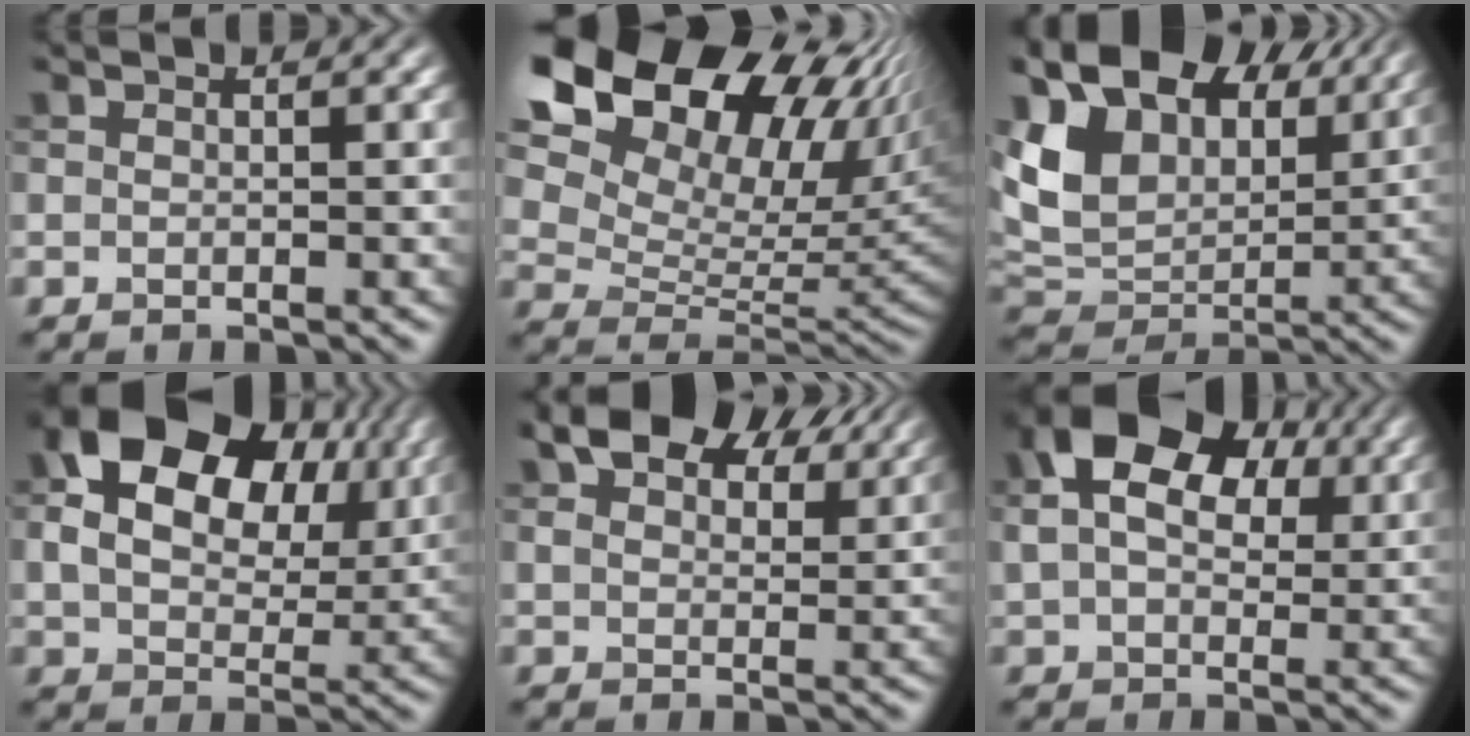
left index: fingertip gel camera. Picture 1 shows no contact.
{"total": 19.1, "force": [11.0, 10.9, 11.2], "torque": [-0.193, 0.055, 0.178]}
{"total": 12.8, "force": [5.8, 8.5, 7.6], "torque": [-0.167, 0.024, 0.105]}
{"total": 16.6, "force": [6.1, 10.5, 11.3], "torque": [-0.186, 0.021, 0.104]}
{"total": 8.9, "force": [5.7, 4.5, 5.1], "torque": [-0.088, 0.018, 0.089]}
{"total": 13.3, "force": [4.8, 8.8, 8.8], "torque": [-0.155, 0.042, 0.070]}